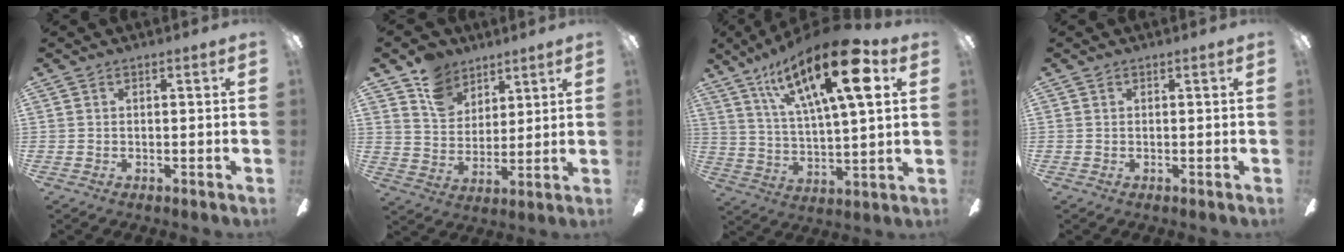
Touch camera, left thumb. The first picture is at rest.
{"total": 10.7, "force": [7.6, 7.2, 2.4], "torque": [-0.056, -0.036, 0.148]}
{"total": 23.9, "force": [12.2, 7.2, 19.2], "torque": [-0.311, -0.055, 0.188]}
{"total": 0.0}